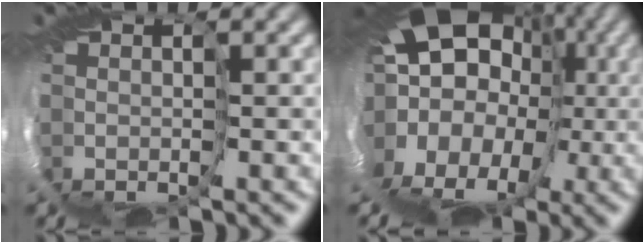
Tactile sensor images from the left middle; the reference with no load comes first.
{"total": 16.4, "force": [-1.7, 13.2, 9.5], "torque": [-0.191, -0.003, -0.064]}